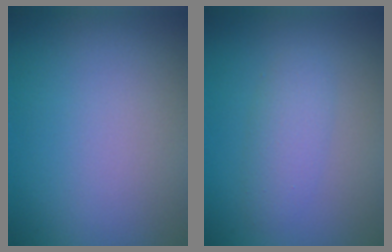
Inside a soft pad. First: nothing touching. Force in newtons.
{"total": 2.3, "press": 2.3, "slide": 0.1}